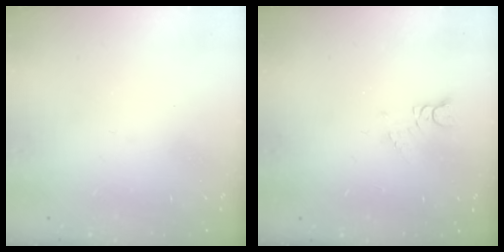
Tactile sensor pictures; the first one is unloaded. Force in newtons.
{"total": 1.7, "press": 1.6, "slide": 0.3}